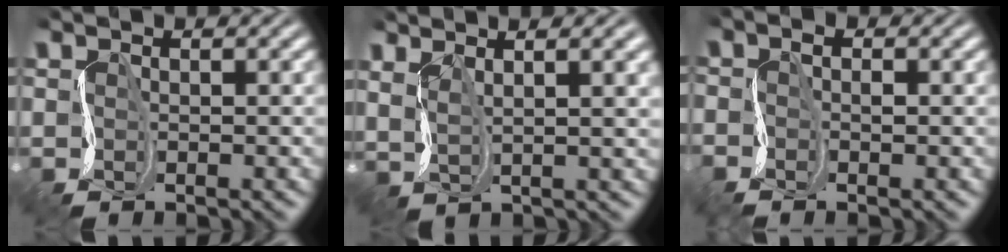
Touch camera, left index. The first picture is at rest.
{"total": 8.0, "force": [4.1, 3.4, 6.0], "torque": [-0.124, 0.035, 0.062]}
{"total": 1.2, "force": [-1.1, 0.0, 0.6], "torque": [-0.018, -0.001, -0.024]}